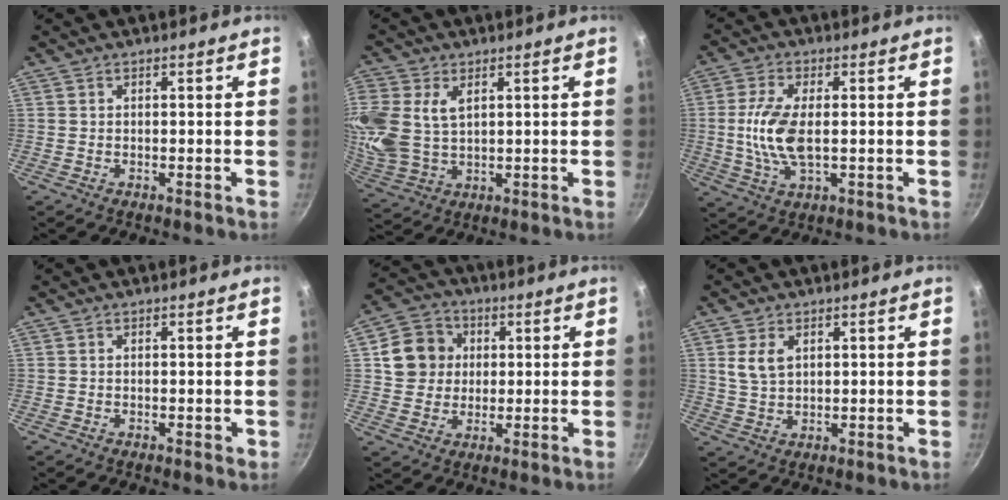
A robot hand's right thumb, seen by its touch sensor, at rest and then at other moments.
{"total": 12.7, "force": [4.0, 8.8, 8.2], "torque": [-0.199, 0.003, 0.092]}
{"total": 9.6, "force": [0.0, 4.4, 8.5], "torque": [-0.180, 0.000, -0.002]}
{"total": 0.6, "force": [-0.1, 0.4, 0.4], "torque": [-0.001, 0.001, 0.000]}
{"total": 9.6, "force": [2.0, 8.6, 3.7], "torque": [-0.034, 0.014, 0.028]}
{"total": 4.8, "force": [1.8, 3.0, 3.3], "torque": [-0.060, -0.005, 0.037]}